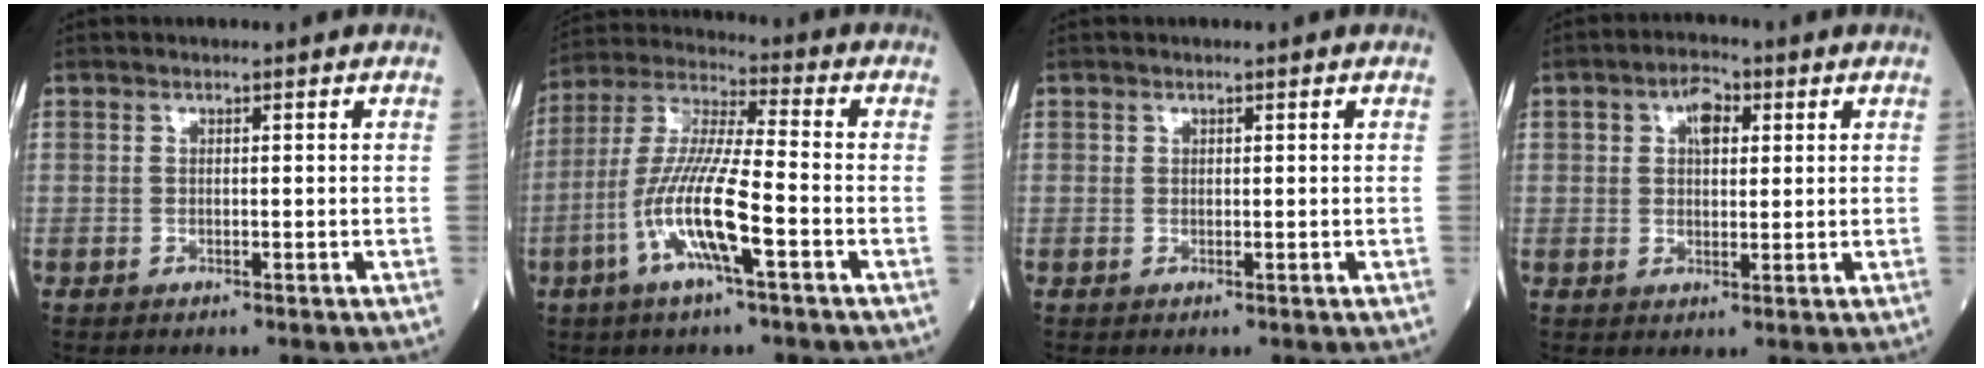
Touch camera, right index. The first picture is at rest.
{"total": 12.7, "force": [-4.4, 0.9, 11.9], "torque": [-0.247, -0.002, -0.090]}
{"total": 0.0}
{"total": 4.6, "force": [1.6, 2.6, 3.5], "torque": [-0.060, 0.017, 0.026]}